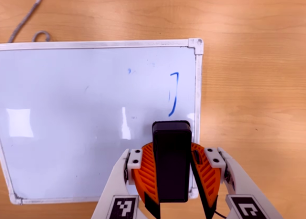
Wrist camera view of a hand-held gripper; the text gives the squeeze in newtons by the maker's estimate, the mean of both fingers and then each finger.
{"total": 8.4, "left": 8.1, "right": 8.6}